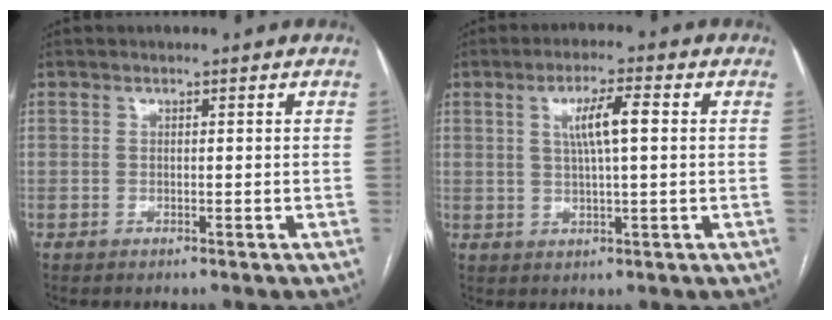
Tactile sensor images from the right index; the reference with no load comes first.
{"total": 5.9, "force": [1.2, 0.7, 5.7], "torque": [-0.104, 0.008, 0.024]}